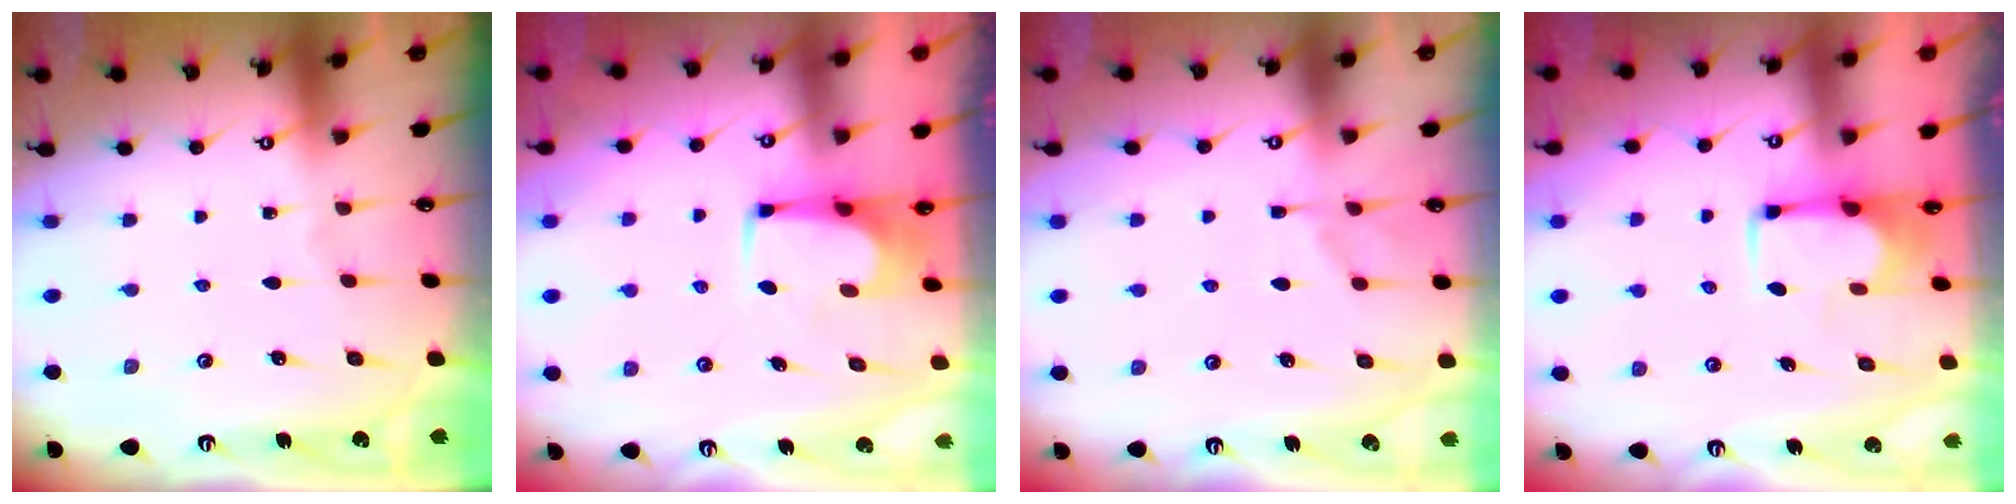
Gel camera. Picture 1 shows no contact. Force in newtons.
{"total": 1.6, "press": 1.5, "slide": 0.3}
{"total": 1.1, "press": 0.0, "slide": 1.1}
{"total": 1.6, "press": 1.5, "slide": 0.6}